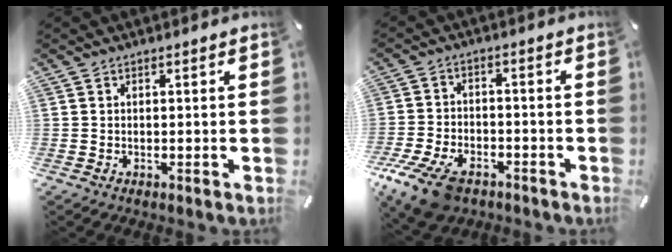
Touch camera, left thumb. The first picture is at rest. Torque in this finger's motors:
{"motor_torque": [0.06, 2.26, 0.43, 0.29, 0.20]}